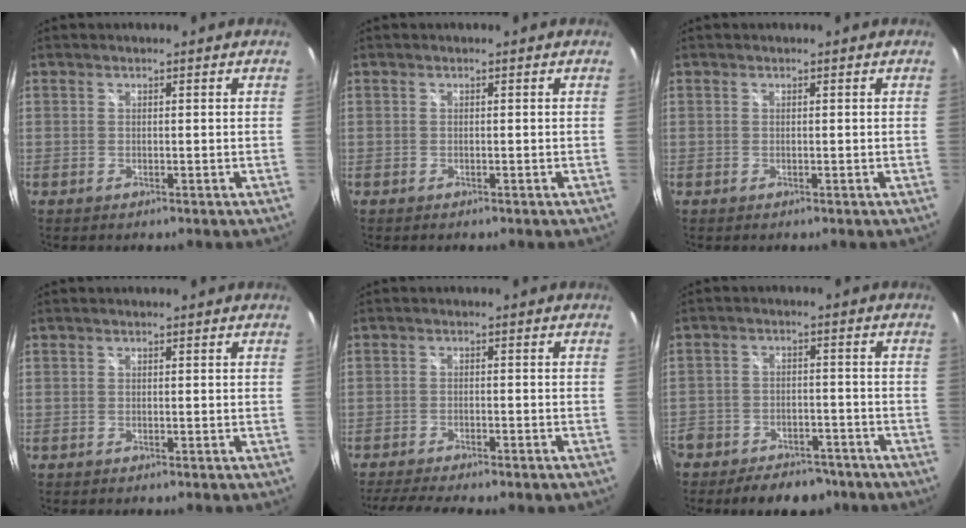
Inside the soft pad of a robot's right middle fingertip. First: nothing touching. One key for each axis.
{"total": 0.0}
{"total": 0.0}
{"total": 0.0}
{"total": 9.8, "fx": -8.2, "fy": 1.8, "fz": 4.9, "tx": -0.111, "ty": -0.025, "tz": -0.125}
{"total": 13.8, "fx": -9.8, "fy": 8.3, "fz": 5.1, "tx": -0.141, "ty": 0.007, "tz": -0.135}